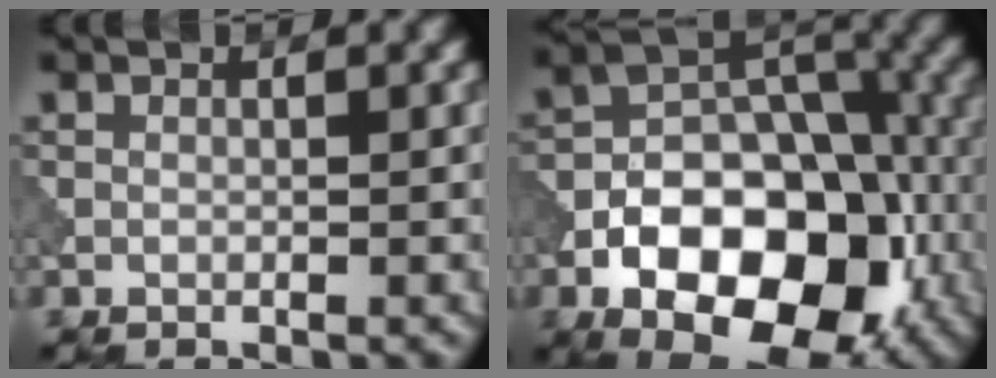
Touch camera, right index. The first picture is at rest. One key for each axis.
{"total": 14.4, "fx": -5.8, "fy": 8.8, "fz": 9.8, "tx": -0.149, "ty": -0.017, "tz": -0.103}